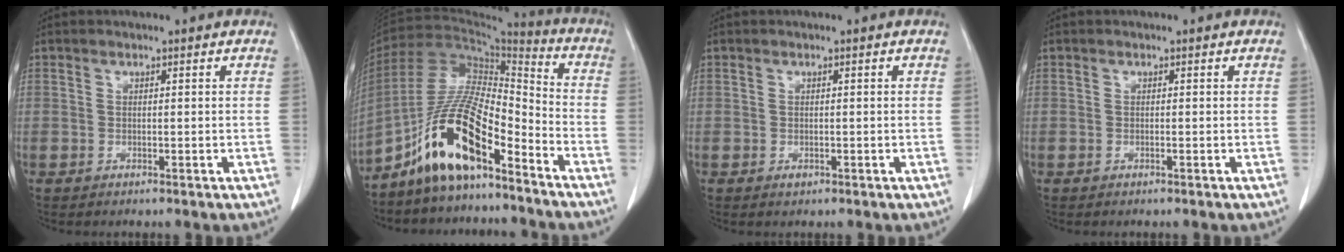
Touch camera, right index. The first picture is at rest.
{"total": 14.2, "force": [-9.1, 3.3, 10.4], "torque": [-0.204, 0.016, -0.167]}
{"total": 0.7, "force": [-0.3, 0.5, 0.4], "torque": [-0.004, 0.001, -0.003]}
{"total": 0.0}